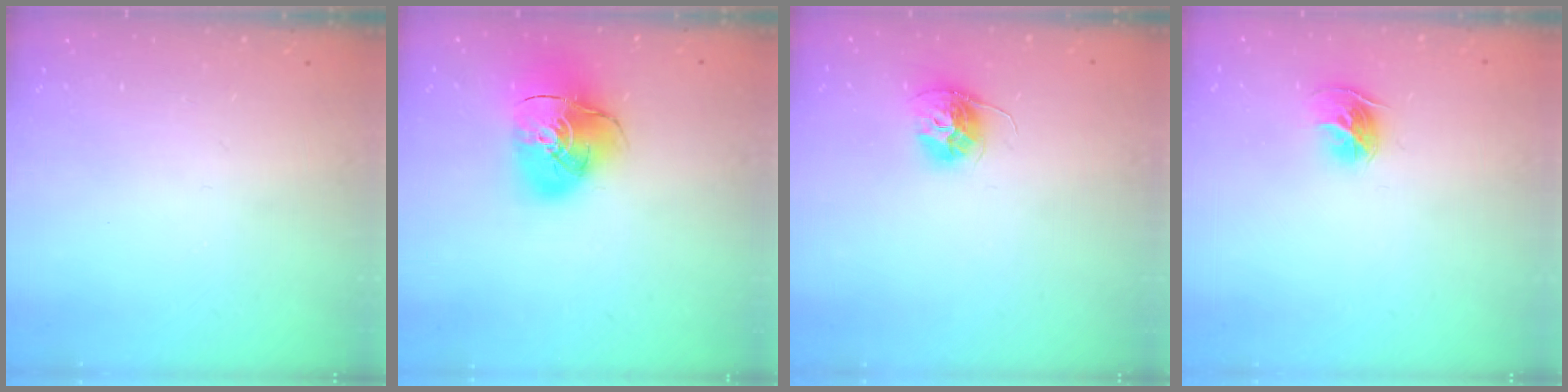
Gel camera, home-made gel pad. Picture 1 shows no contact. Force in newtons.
{"total": 16.0, "press": 15.8, "slide": 2.1}
{"total": 11.3, "press": 11.2, "slide": 0.8}
{"total": 9.2, "press": 9.1, "slide": 0.9}